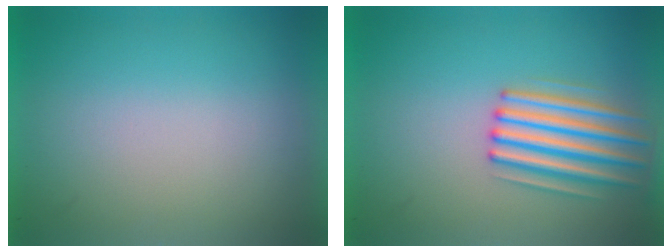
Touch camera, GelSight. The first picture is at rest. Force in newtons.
{"total": 4.2}